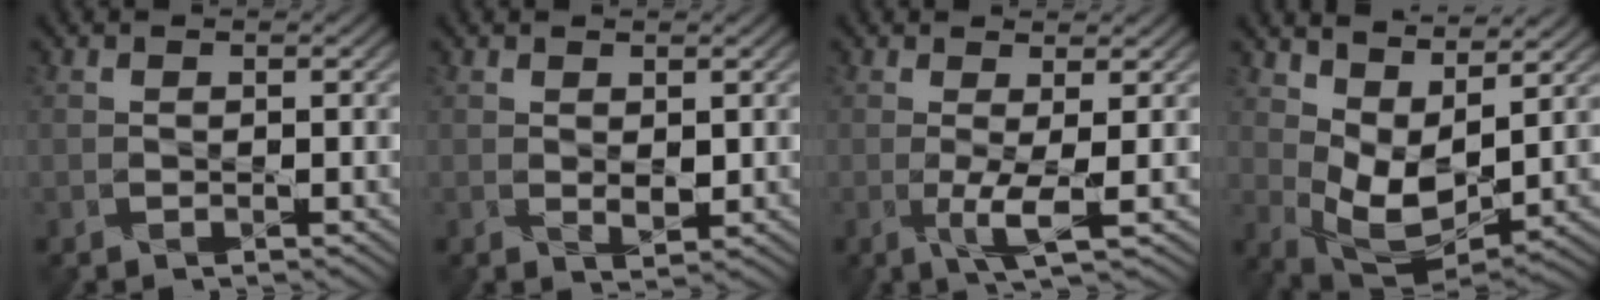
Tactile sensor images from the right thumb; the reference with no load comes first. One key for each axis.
{"total": 1.5, "fx": 0.5, "fy": 0.9, "fz": 1.2, "tx": -0.026, "ty": -0.006, "tz": 0.012}
{"total": 2.9, "fx": -0.2, "fy": 0.0, "fz": 2.9, "tx": -0.062, "ty": -0.001, "tz": -0.008}
{"total": 8.9, "fx": 4.9, "fy": 4.2, "fz": 6.1, "tx": -0.134, "ty": -0.003, "tz": 0.094}